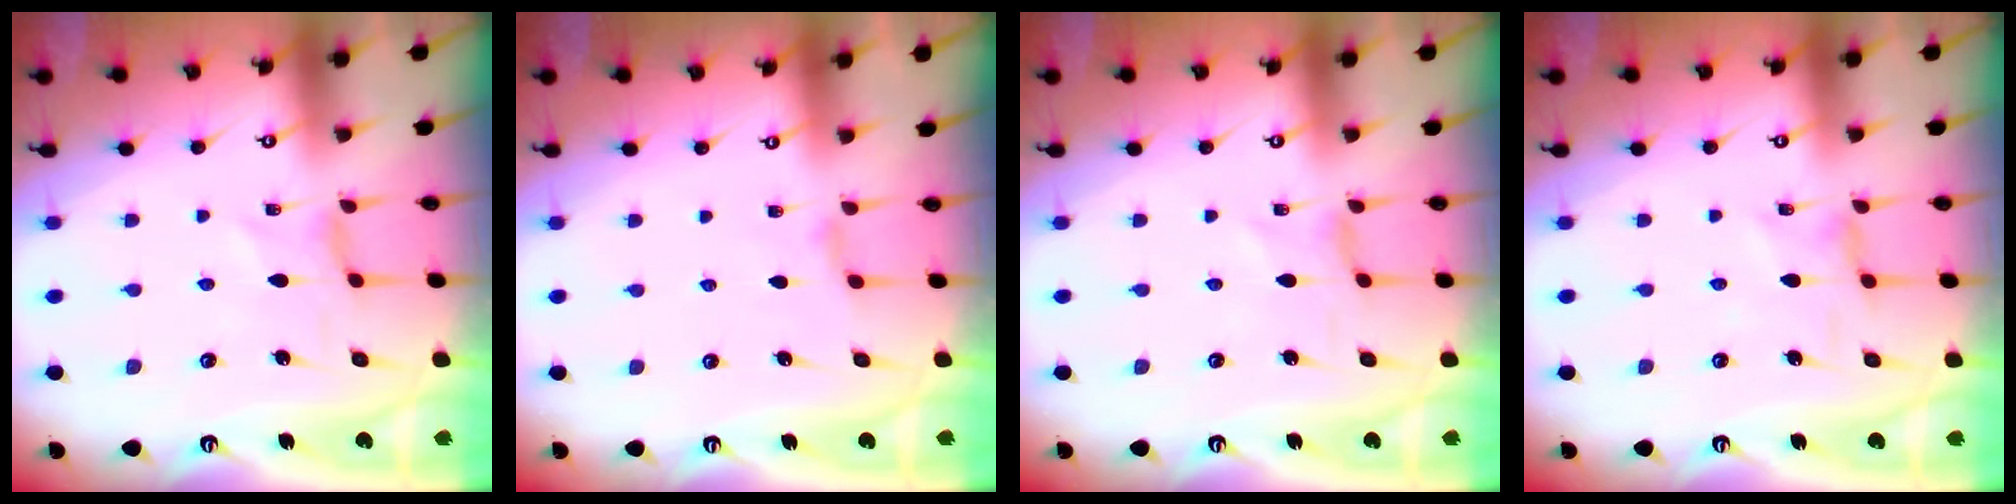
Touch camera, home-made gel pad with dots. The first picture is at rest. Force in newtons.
{"total": 1.5, "press": 1.5, "slide": 0.3}
{"total": 0.0}
{"total": 1.7, "press": 1.6, "slide": 0.4}